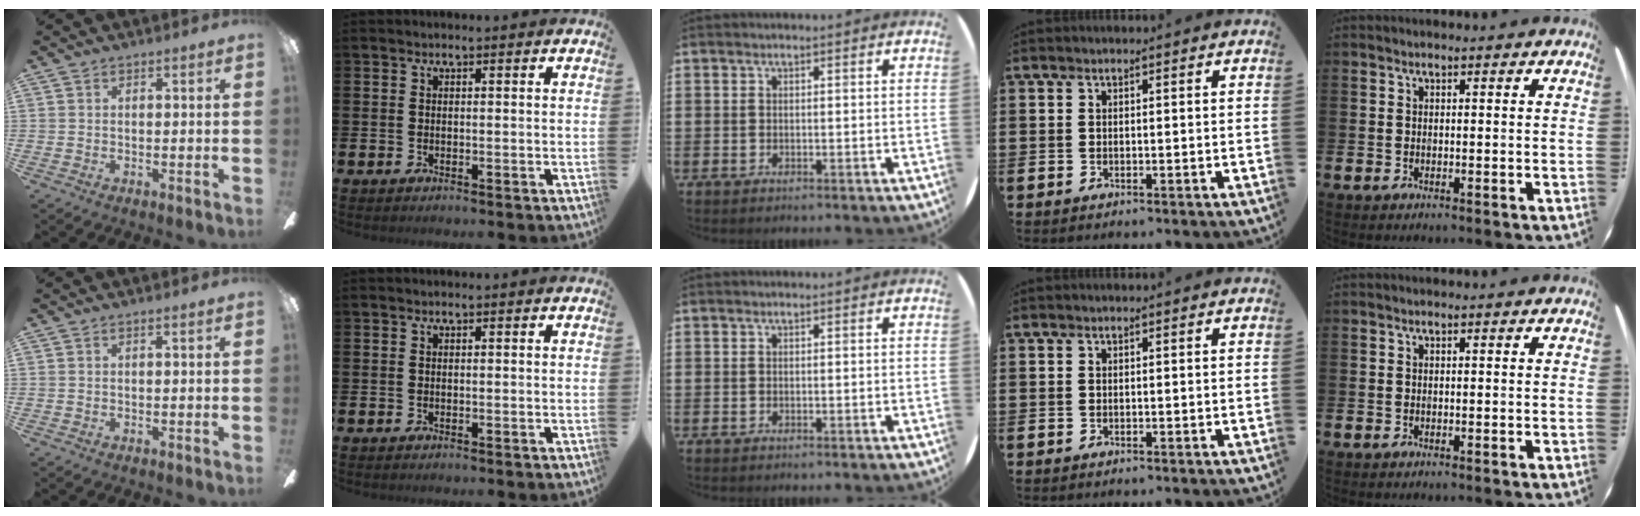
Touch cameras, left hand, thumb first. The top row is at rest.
{}